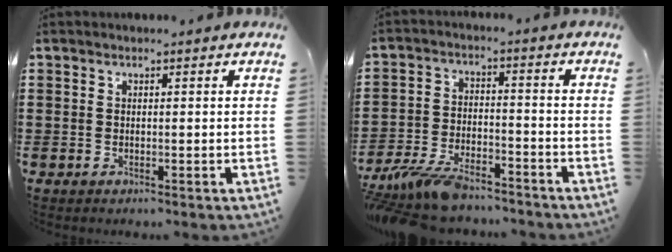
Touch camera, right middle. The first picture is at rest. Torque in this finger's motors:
{"motor_torque": [2.14, 0.00, 1.05, 0.21]}